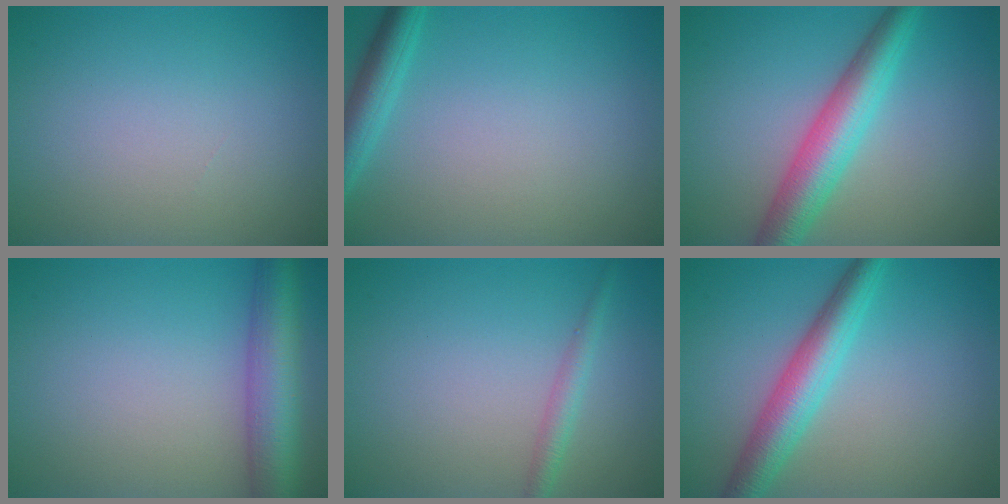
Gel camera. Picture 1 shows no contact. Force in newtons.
{"total": 3.0, "press": 2.9, "slide": 0.2}
{"total": 5.8, "press": 5.8, "slide": 0.1}
{"total": 6.6, "press": 6.6, "slide": 0.3}
{"total": 1.7, "press": 1.7, "slide": 0.1}
{"total": 5.0, "press": 5.0, "slide": 0.0}